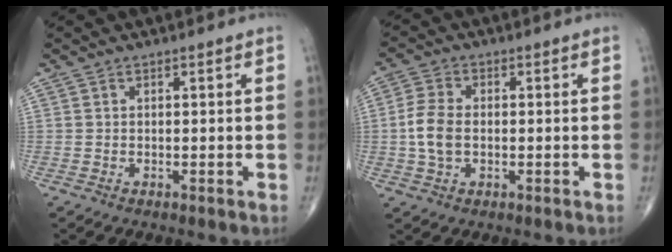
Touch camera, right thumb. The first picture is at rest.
{"total": 6.2, "force": [-0.5, 3.8, 4.8], "torque": [-0.106, 0.011, -0.012]}